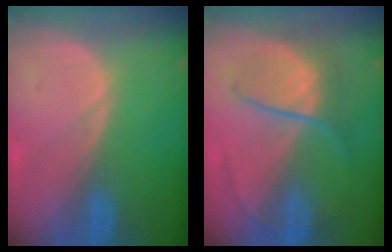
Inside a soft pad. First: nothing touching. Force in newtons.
{"total": 6.3, "press": 6.3, "slide": 0.7}